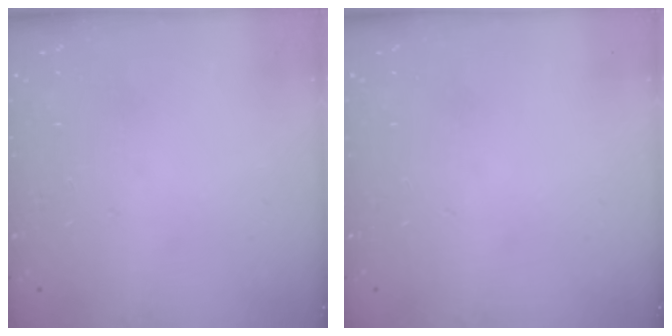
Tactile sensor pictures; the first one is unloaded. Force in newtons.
{"total": 0.0}